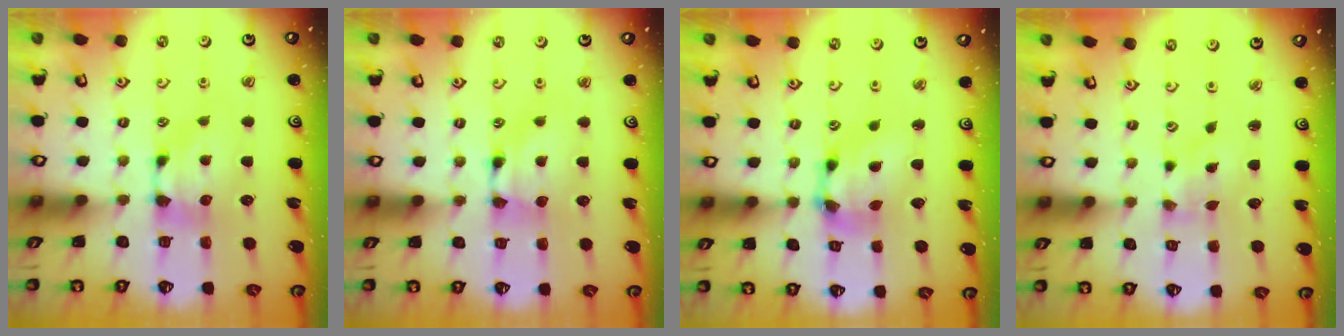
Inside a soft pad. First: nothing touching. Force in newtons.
{"total": 1.6, "press": 1.6, "slide": 0.2}
{"total": 6.1, "press": 5.7, "slide": 2.1}
{"total": 3.5, "press": 3.4, "slide": 0.8}